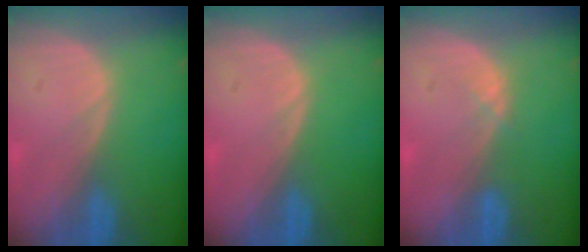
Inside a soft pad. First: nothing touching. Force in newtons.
{"total": 0.0}
{"total": 0.9, "press": 0.9, "slide": 0.3}